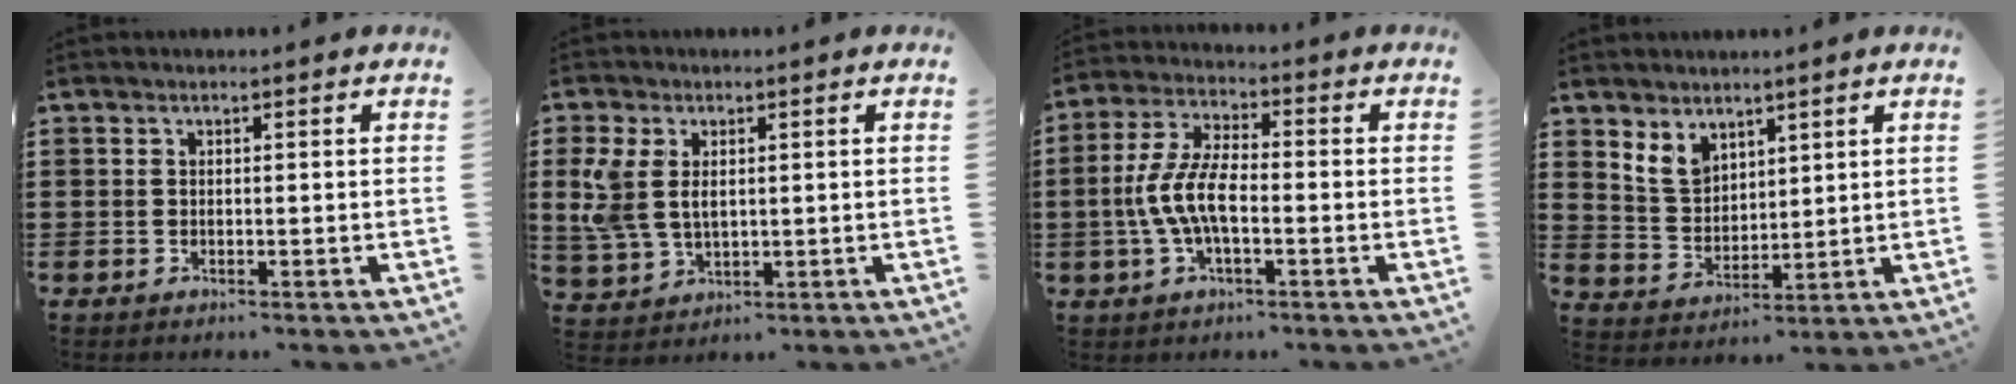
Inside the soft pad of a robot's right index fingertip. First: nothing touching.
{"total": 5.3, "force": [1.1, 3.6, 3.8], "torque": [-0.100, 0.006, 0.016]}
{"total": 8.0, "force": [-1.9, 3.3, 7.0], "torque": [-0.169, -0.008, -0.043]}
{"total": 4.9, "force": [3.5, 3.1, 1.6], "torque": [-0.048, 0.003, 0.067]}